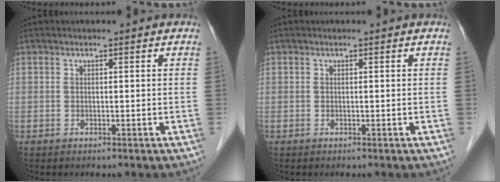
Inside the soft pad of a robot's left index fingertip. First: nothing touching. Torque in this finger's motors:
{"motor_torque": [-0.01, 0.01, 0.00, 0.00]}